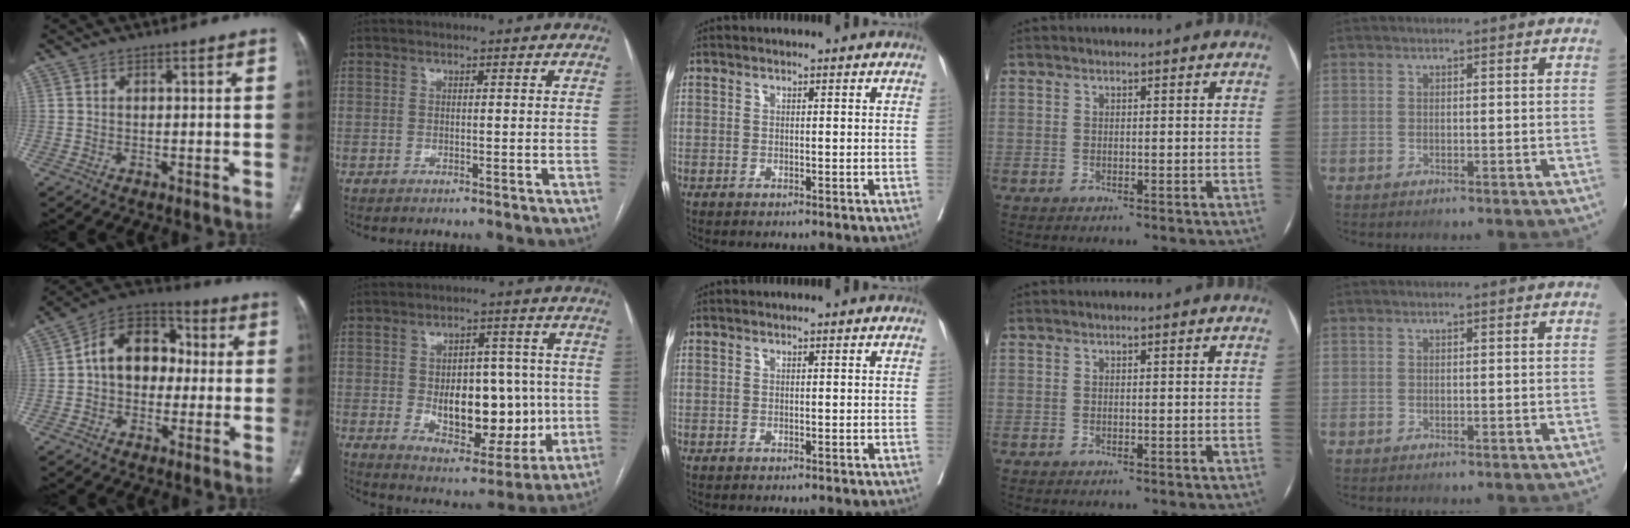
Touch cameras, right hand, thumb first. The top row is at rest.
{"thumb": {"total": 13.5, "force": [0.9, 10.0, 9.0], "torque": [-0.105, 0.032, 0.001]}, "index": {"total": 13.9, "force": [-0.9, 7.8, 11.5], "torque": [-0.164, 0.012, 0.003]}}